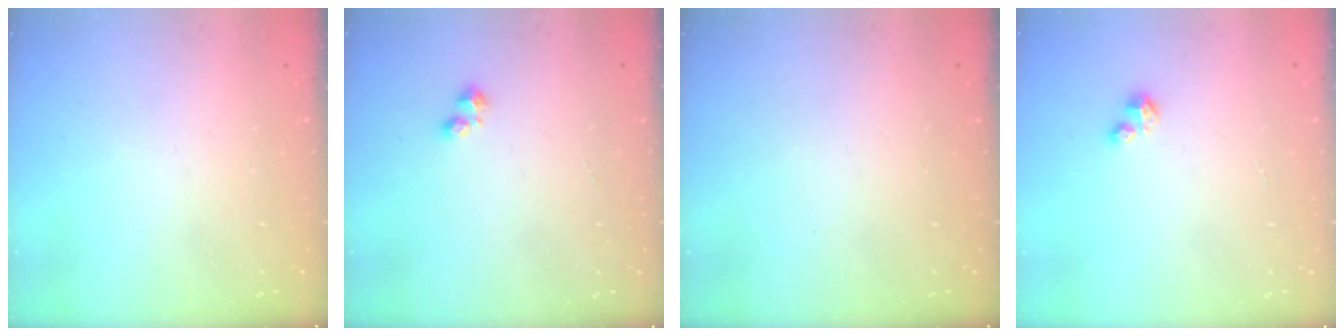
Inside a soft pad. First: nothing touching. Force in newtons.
{"total": 1.9, "press": 1.9, "slide": 0.2}
{"total": 0.0}
{"total": 2.2, "press": 2.2, "slide": 0.4}